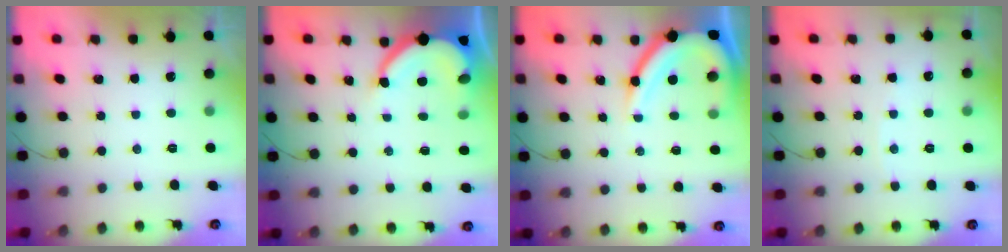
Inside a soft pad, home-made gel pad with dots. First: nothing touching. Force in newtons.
{"total": 9.2, "press": 9.2, "slide": 1.0}
{"total": 12.0, "press": 11.9, "slide": 1.5}
{"total": 2.6, "press": 2.6, "slide": 0.4}